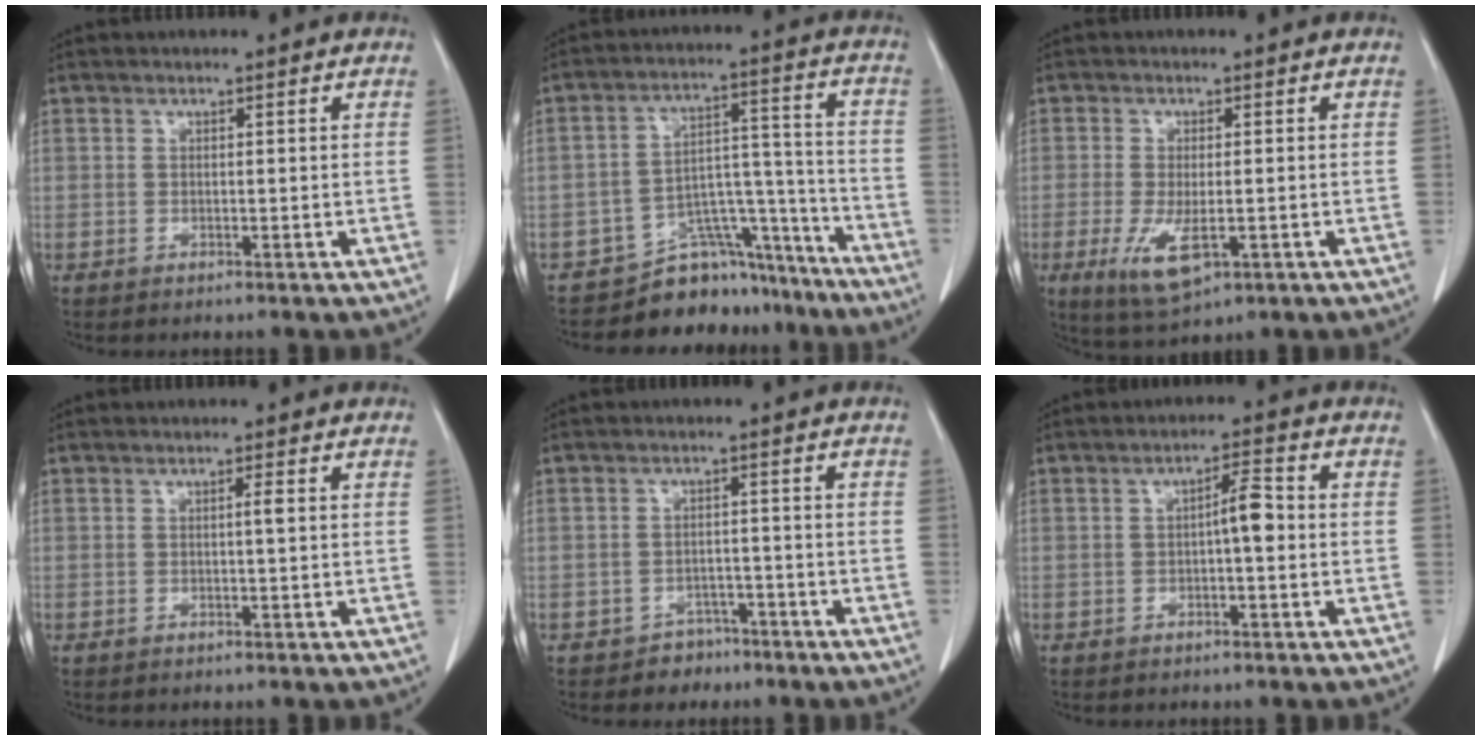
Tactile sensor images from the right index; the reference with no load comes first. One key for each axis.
{"total": 10.8, "fx": -9.9, "fy": 4.2, "fz": 1.2, "tx": 0.003, "ty": 0.076, "tz": -0.156}
{"total": 6.8, "fx": -2.4, "fy": 2.3, "fz": 6.0, "tx": -0.117, "ty": -0.018, "tz": -0.031}
{"total": 0.9, "fx": 0.1, "fy": -0.2, "fz": 0.9, "tx": -0.015, "ty": 0.001, "tz": 0.000}
{"total": 3.5, "fx": -2.3, "fy": 2.5, "fz": -0.1, "tx": 0.003, "ty": 0.013, "tz": -0.034}
{"total": 3.8, "fx": -0.3, "fy": 0.7, "fz": 3.7, "tx": -0.057, "ty": 0.009, "tz": -0.006}